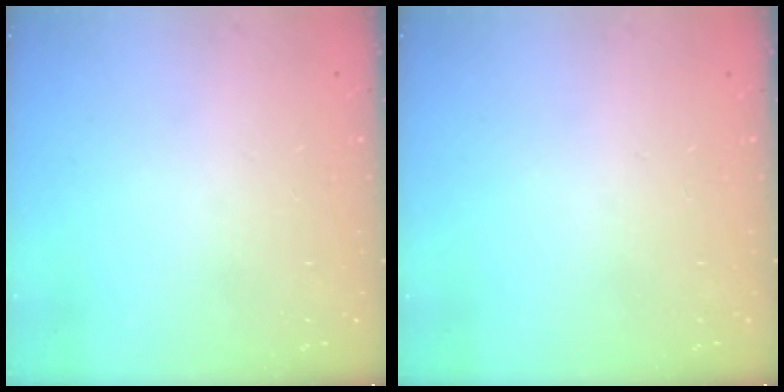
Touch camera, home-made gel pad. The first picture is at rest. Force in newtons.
{"total": 0.0}